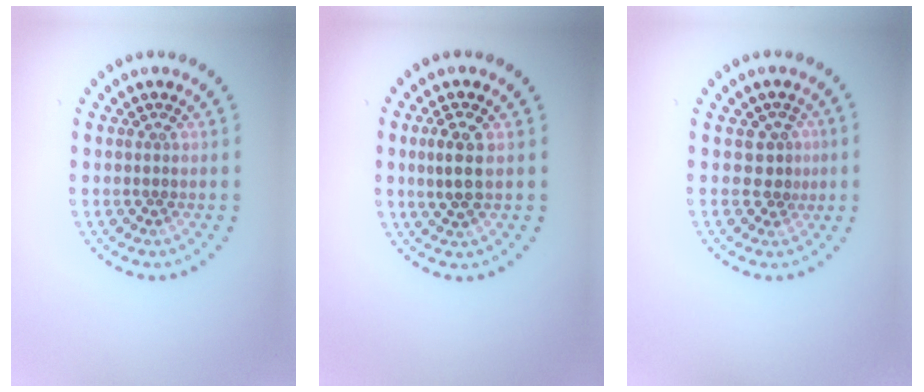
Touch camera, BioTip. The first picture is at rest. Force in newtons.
{"total": 2.4, "press": 2.3, "slide": 0.7}
{"total": 1.9, "press": 1.6, "slide": 1.1}